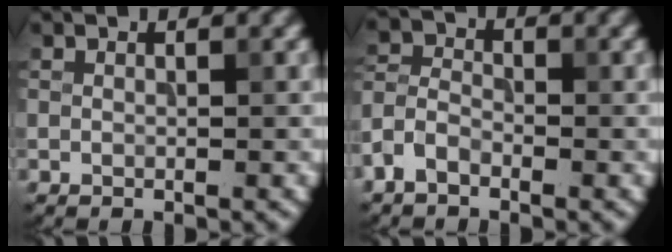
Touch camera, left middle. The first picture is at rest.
{"total": 3.1, "force": [-2.0, 1.7, 1.6], "torque": [-0.035, 0.007, -0.053]}